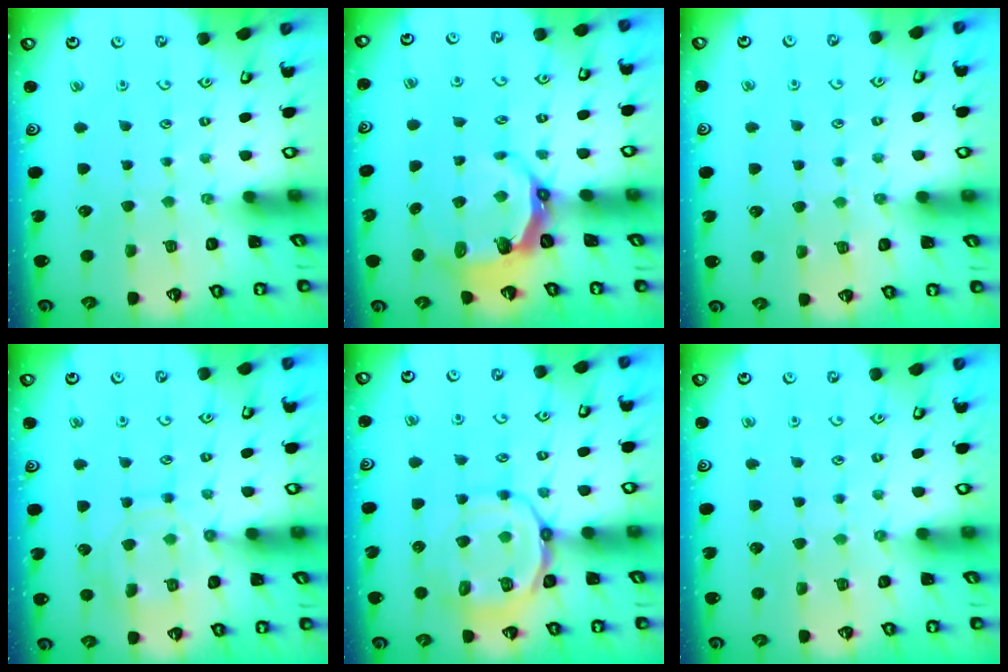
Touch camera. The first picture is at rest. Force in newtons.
{"total": 5.7, "press": 4.2, "slide": 3.8}
{"total": 5.0, "press": 5.0, "slide": 0.6}
{"total": 12.0, "press": 11.9, "slide": 1.1}
{"total": 13.7, "press": 13.5, "slide": 1.7}
{"total": 4.5, "press": 4.5, "slide": 0.6}